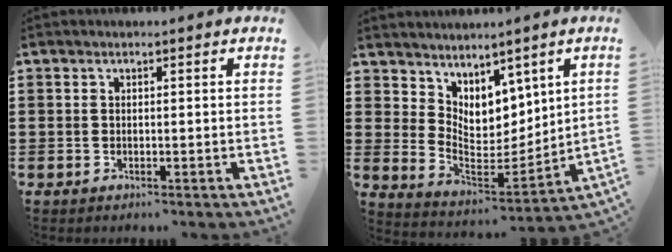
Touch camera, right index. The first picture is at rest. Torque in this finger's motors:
{"motor_torque": [0.45, -0.13, 0.43, 0.05]}